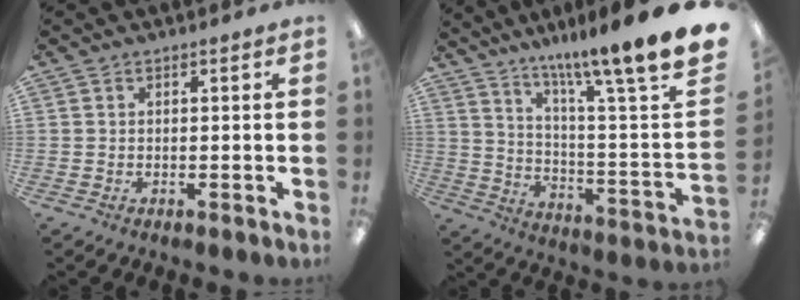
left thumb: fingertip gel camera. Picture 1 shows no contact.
{"total": 14.3, "force": [10.8, -0.3, 9.3], "torque": [-0.144, -0.100, 0.160]}